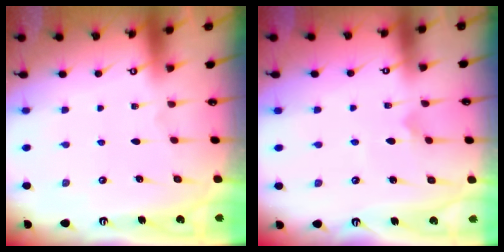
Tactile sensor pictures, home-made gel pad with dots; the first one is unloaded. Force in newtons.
{"total": 5.6, "press": 5.6, "slide": 0.3}